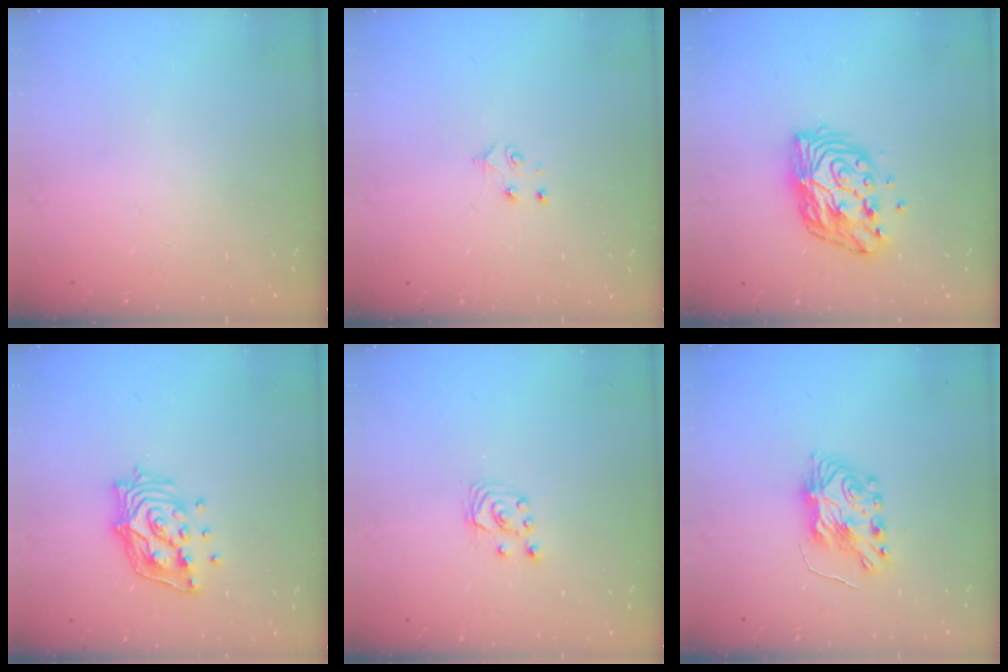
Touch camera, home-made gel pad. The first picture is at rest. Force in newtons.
{"total": 4.0, "press": 3.9, "slide": 0.4}
{"total": 11.7, "press": 11.7, "slide": 0.8}
{"total": 14.0, "press": 13.9, "slide": 1.3}
{"total": 3.9, "press": 3.9, "slide": 0.4}
{"total": 7.5, "press": 7.5, "slide": 0.6}